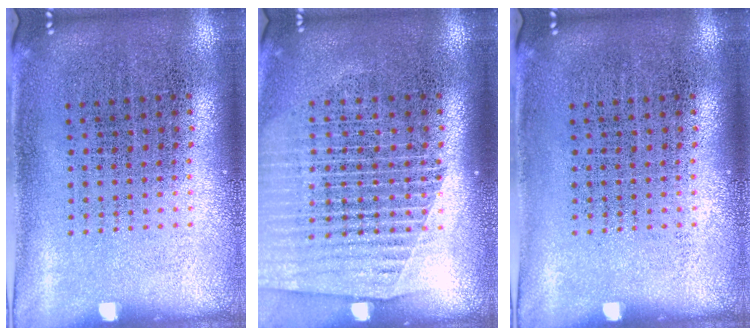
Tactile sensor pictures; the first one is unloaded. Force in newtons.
{"total": 1.6, "press": 1.5, "slide": 0.5}
{"total": 0.0}